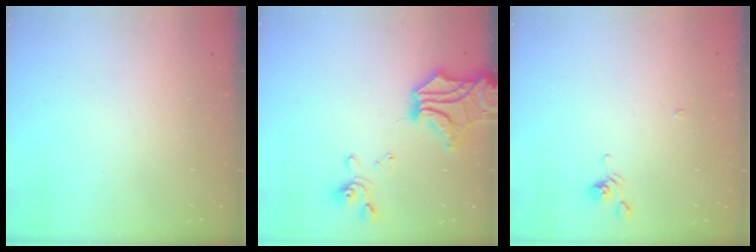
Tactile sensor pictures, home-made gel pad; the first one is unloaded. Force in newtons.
{"total": 12.0, "press": 11.2, "slide": 4.3}
{"total": 4.1, "press": 4.1, "slide": 0.3}